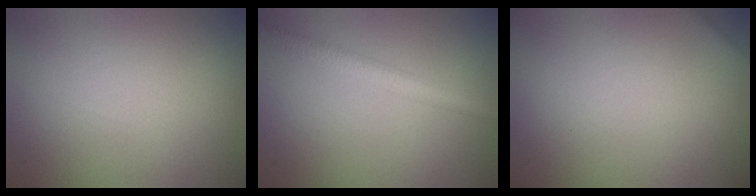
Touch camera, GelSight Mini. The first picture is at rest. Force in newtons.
{"total": 2.9, "press": 2.9, "slide": 0.1}
{"total": 1.5, "press": 1.5, "slide": 0.0}